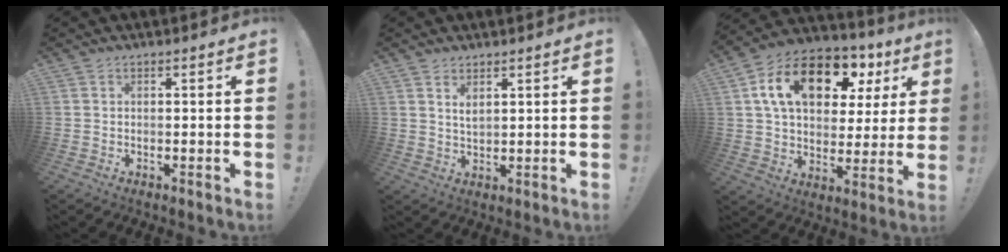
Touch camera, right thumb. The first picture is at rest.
{"total": 2.8, "force": [1.9, 0.7, 1.9], "torque": [-0.021, -0.019, 0.030]}
{"total": 19.3, "force": [8.9, 11.0, 13.1], "torque": [-0.217, -0.030, 0.153]}